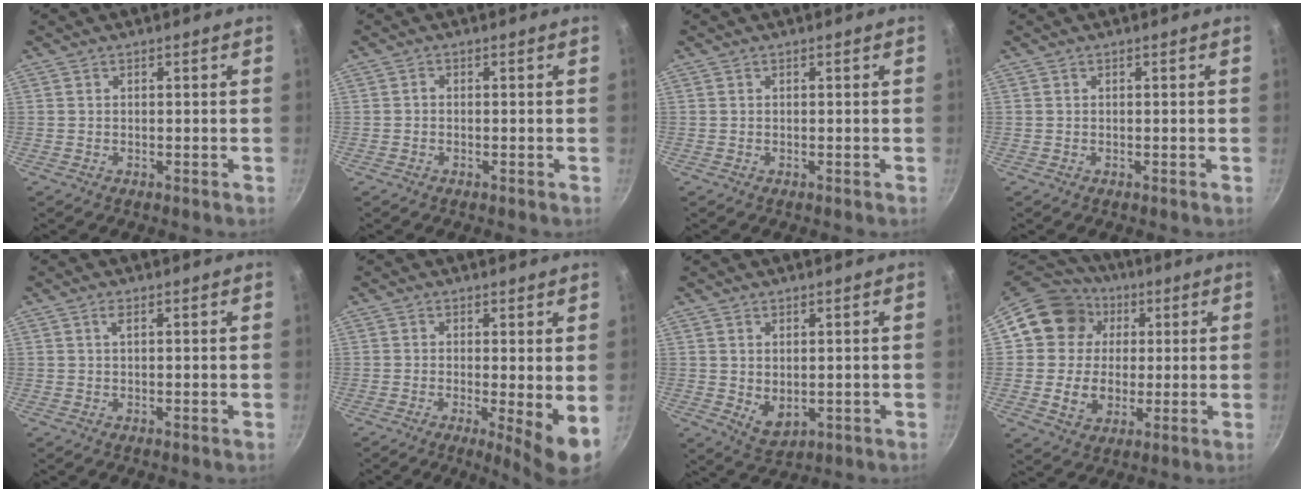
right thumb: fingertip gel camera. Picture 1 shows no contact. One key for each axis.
{"total": 0.7, "fx": -0.2, "fy": 0.5, "fz": 0.4, "tx": -0.005, "ty": 0.005, "tz": -0.005}
{"total": 0.0}
{"total": 0.0}
{"total": 1.2, "fx": 0.6, "fy": 0.2, "fz": 1.1, "tx": -0.020, "ty": -0.003, "tz": 0.009}
{"total": 6.3, "fx": -0.1, "fy": 1.1, "fz": 6.2, "tx": -0.090, "ty": -0.022, "tz": -0.001}
{"total": 4.6, "fx": 0.8, "fy": 3.0, "fz": 3.4, "tx": -0.048, "ty": -0.019, "tz": 0.024}
{"total": 15.9, "fx": 2.3, "fy": 14.5, "fz": 6.1, "tx": -0.079, "ty": 0.022, "tz": 0.038}